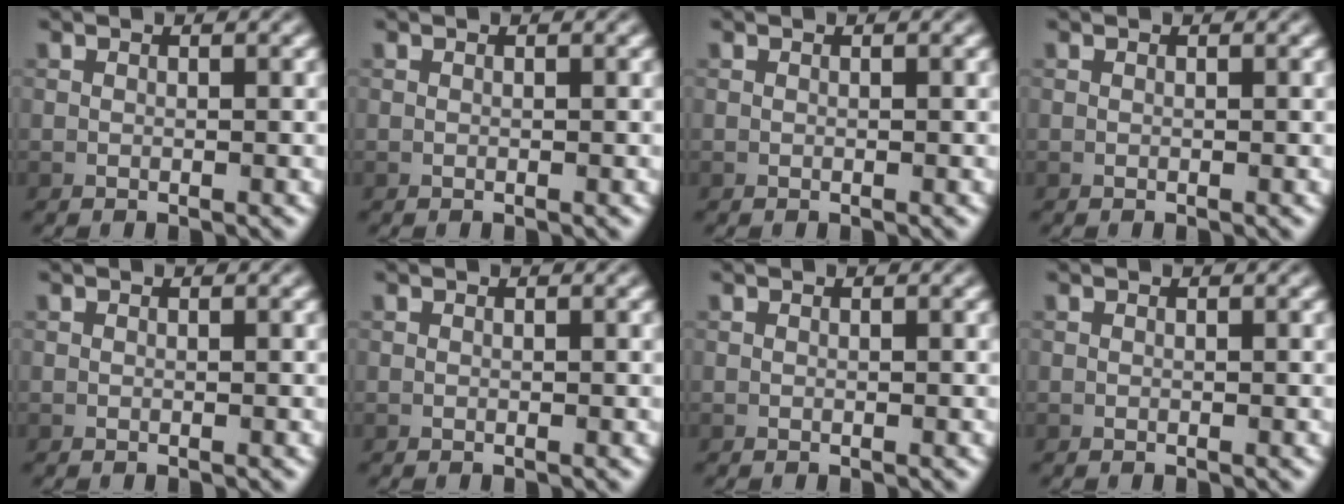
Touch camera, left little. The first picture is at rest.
{"total": 0.0}
{"total": 0.0}
{"total": 0.0}
{"total": 0.0}
{"total": 0.0}
{"total": 0.0}
{"total": 0.0}